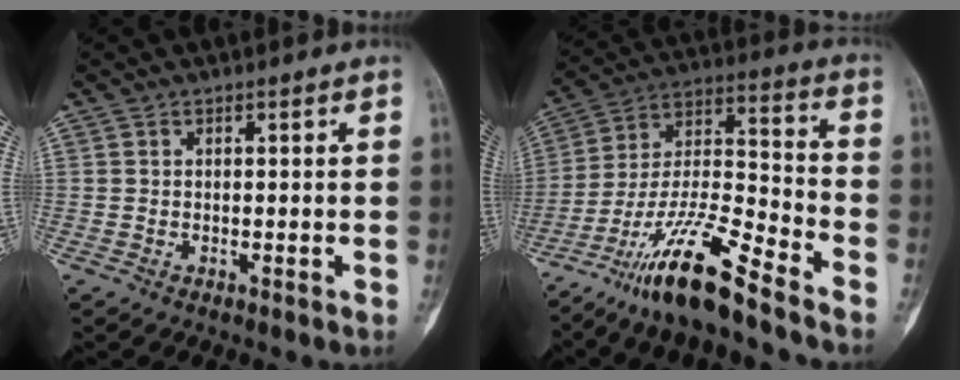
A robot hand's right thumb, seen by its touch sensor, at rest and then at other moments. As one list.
[{"total": 17.0, "force": [-12.4, 2.2, 11.4], "torque": [-0.217, 0.075, -0.227]}]